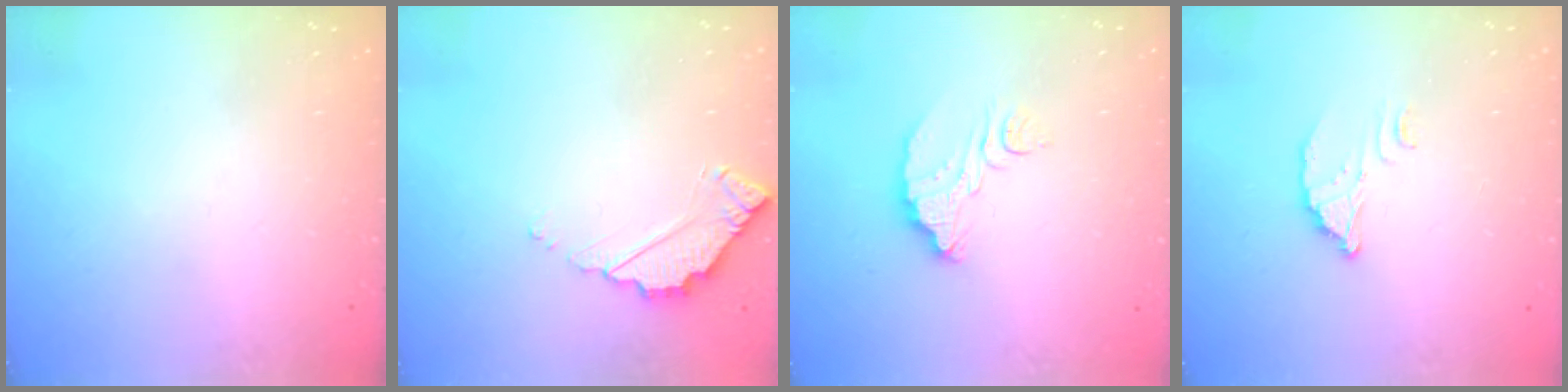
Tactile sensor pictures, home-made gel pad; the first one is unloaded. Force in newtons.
{"total": 5.0, "press": 5.0, "slide": 0.4}
{"total": 8.9, "press": 8.9, "slide": 0.7}
{"total": 3.2, "press": 3.2, "slide": 0.2}